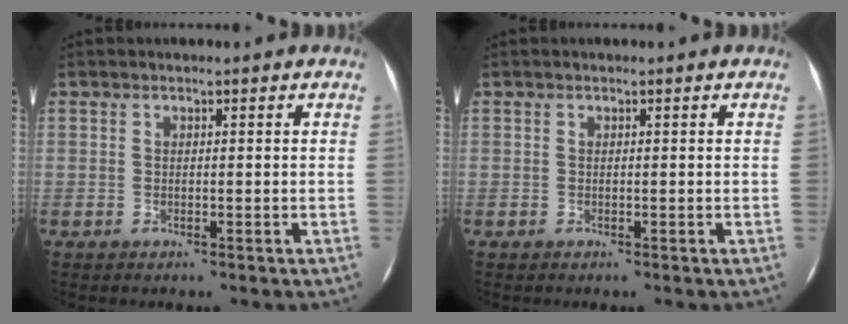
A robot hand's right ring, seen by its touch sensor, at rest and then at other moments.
{"total": 0.0}